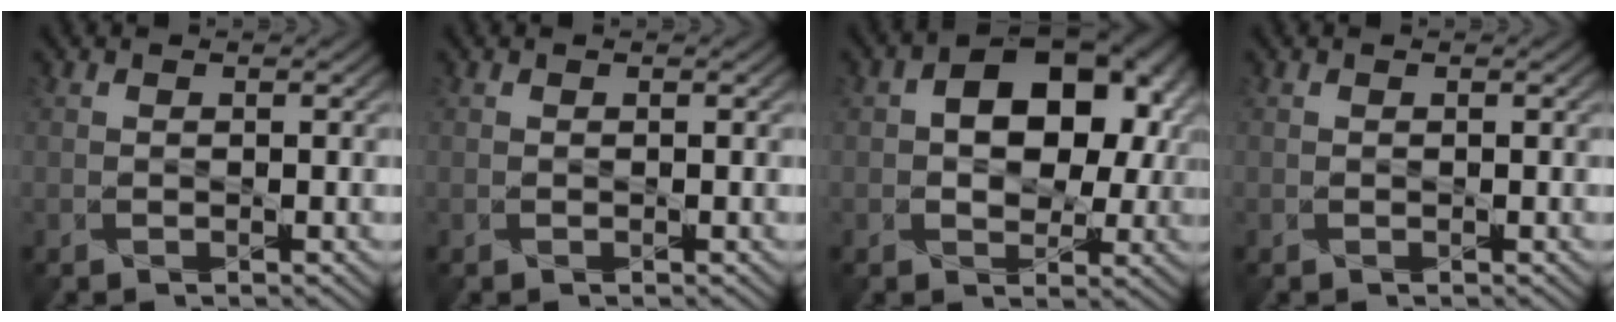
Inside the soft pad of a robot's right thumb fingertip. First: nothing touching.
{"total": 0.0}
{"total": 10.3, "force": [1.8, 6.8, 7.5], "torque": [-0.101, 0.008, 0.020]}
{"total": 0.0}